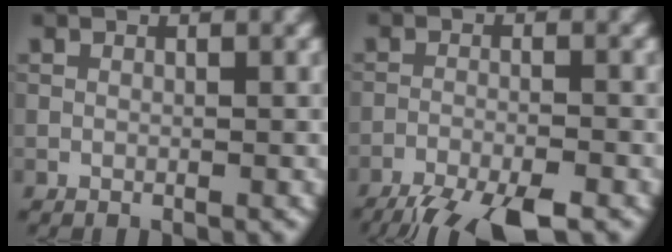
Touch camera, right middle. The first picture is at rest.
{"total": 8.8, "force": [-7.4, 1.7, 4.4], "torque": [-0.083, -0.034, -0.119]}